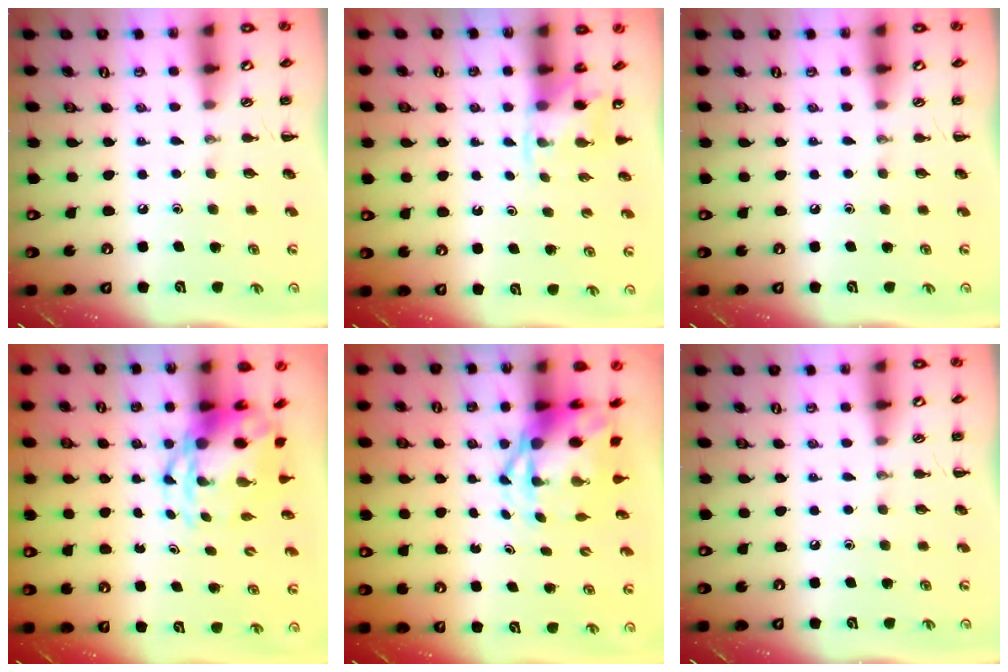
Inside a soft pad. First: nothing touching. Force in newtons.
{"total": 2.6, "press": 2.5, "slide": 0.9}
{"total": 0.0}
{"total": 6.0, "press": 5.8, "slide": 1.6}
{"total": 5.4, "press": 5.2, "slide": 1.2}
{"total": 0.0}